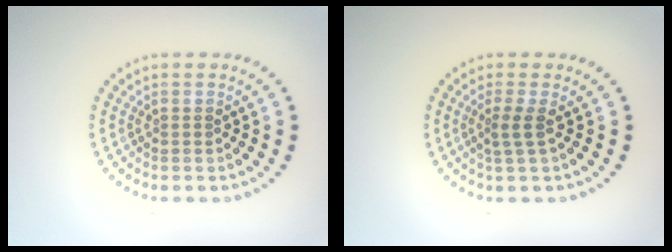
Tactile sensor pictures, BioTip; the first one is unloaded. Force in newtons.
{"total": 1.7, "press": 1.1, "slide": 1.2}